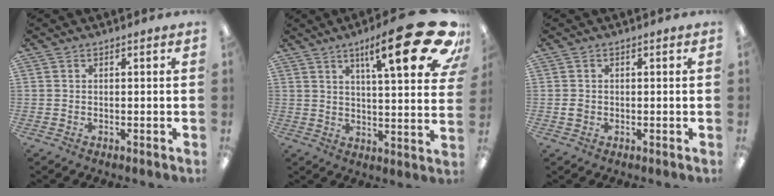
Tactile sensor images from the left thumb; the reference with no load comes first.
{"total": 22.9, "force": [11.5, 5.8, 18.9], "torque": [-0.260, -0.063, 0.168]}
{"total": 1.7, "force": [0.0, 1.5, 0.7], "torque": [-0.013, 0.005, -0.002]}